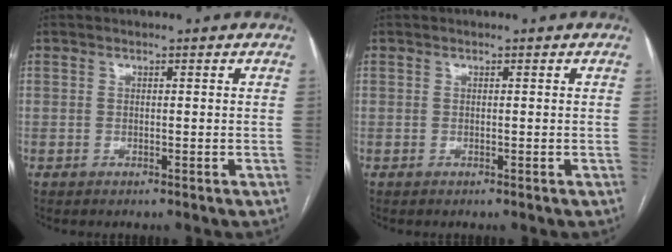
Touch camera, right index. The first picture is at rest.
{"total": 0.0}